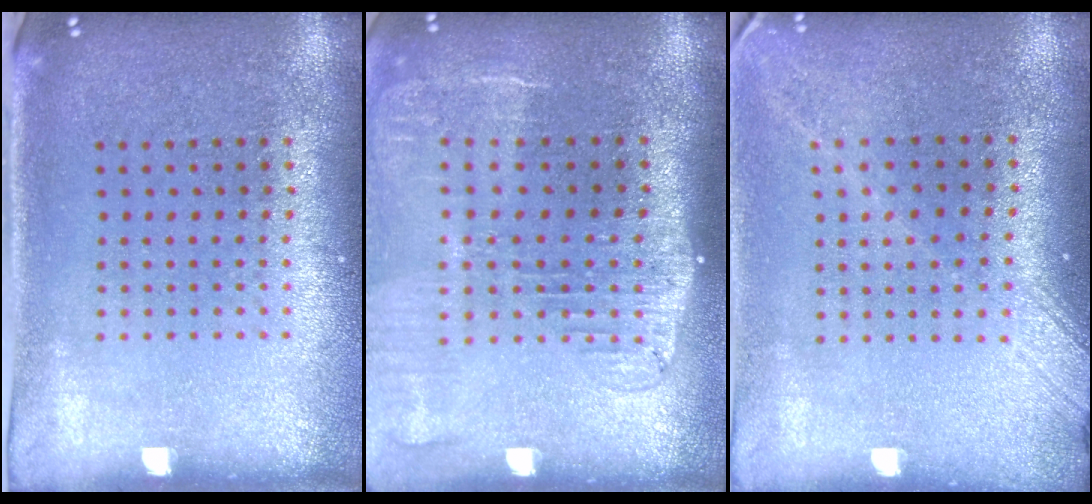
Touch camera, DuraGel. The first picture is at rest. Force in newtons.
{"total": 2.2, "press": 1.8, "slide": 1.2}
{"total": 1.7, "press": 1.3, "slide": 1.1}